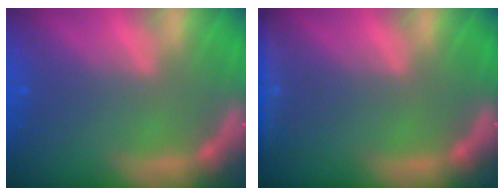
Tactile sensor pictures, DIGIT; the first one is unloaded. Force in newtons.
{"total": 2.4}